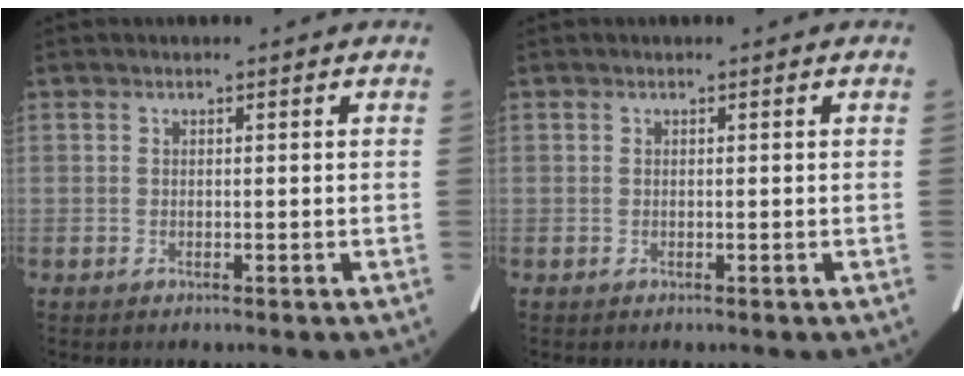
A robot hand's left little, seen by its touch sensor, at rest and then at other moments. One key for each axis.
{"total": 0.0}